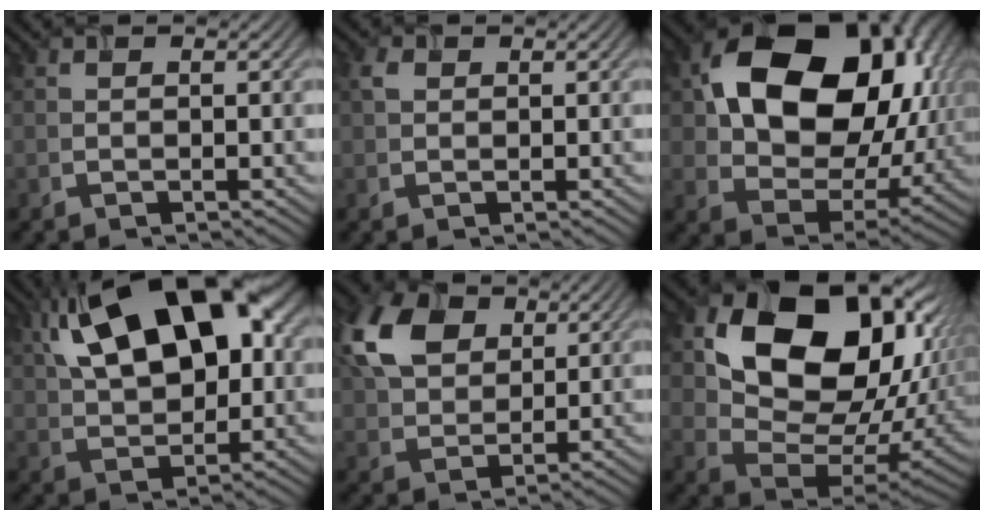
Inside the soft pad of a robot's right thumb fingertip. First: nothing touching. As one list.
[{"total": 1.3, "force": [0.6, 1.0, 0.7], "torque": [-0.016, 0.005, 0.010]}, {"total": 17.7, "force": [4.3, 12.5, 11.8], "torque": [-0.205, -0.010, 0.095]}, {"total": 17.4, "force": [6.5, 9.0, 13.5], "torque": [-0.239, 0.048, 0.092]}, {"total": 10.6, "force": [4.5, 7.0, 6.6], "torque": [-0.176, 0.023, 0.084]}, {"total": 17.9, "force": [5.8, 12.2, 11.6], "torque": [-0.194, -0.007, 0.118]}]